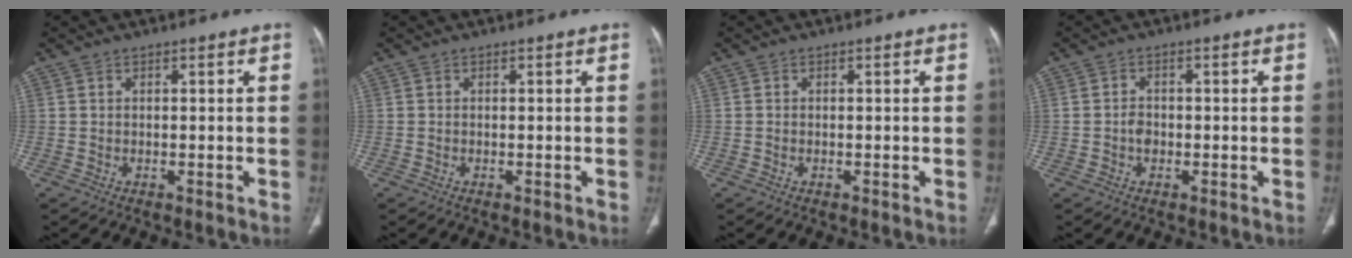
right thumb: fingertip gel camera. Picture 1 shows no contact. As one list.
[{"total": 0.0}, {"total": 0.0}, {"total": 2.1, "force": [-0.5, 1.6, 1.3], "torque": [-0.016, 0.008, -0.012]}]